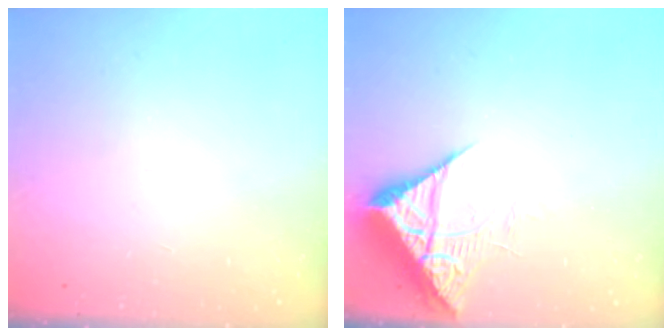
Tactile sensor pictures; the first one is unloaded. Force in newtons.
{"total": 7.2, "press": 7.1, "slide": 0.9}